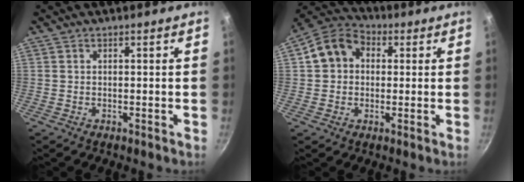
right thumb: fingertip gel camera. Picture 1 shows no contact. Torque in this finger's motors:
{"motor_torque": [-0.43, 0.84, 0.35, -0.28, 0.22]}